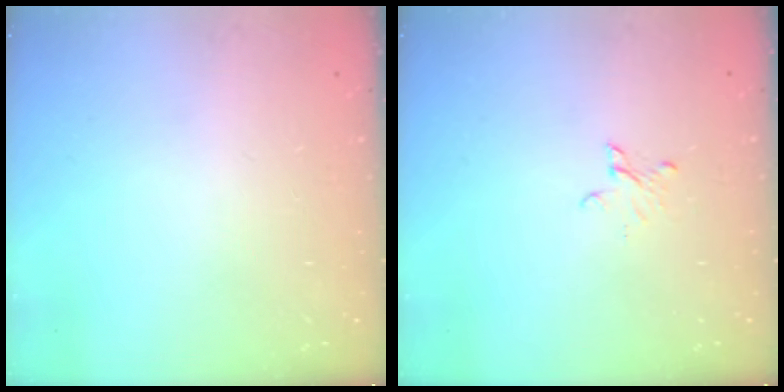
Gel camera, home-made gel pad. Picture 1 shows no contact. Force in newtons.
{"total": 3.0, "press": 3.0, "slide": 0.3}